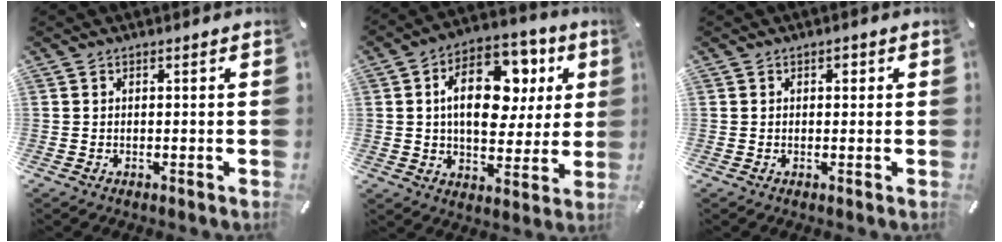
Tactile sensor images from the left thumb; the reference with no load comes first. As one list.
[{"total": 18.2, "force": [4.9, 11.6, 13.1], "torque": [-0.204, -0.006, 0.085]}, {"total": 1.3, "force": [0.3, 0.9, 0.9], "torque": [-0.010, 0.003, 0.003]}]